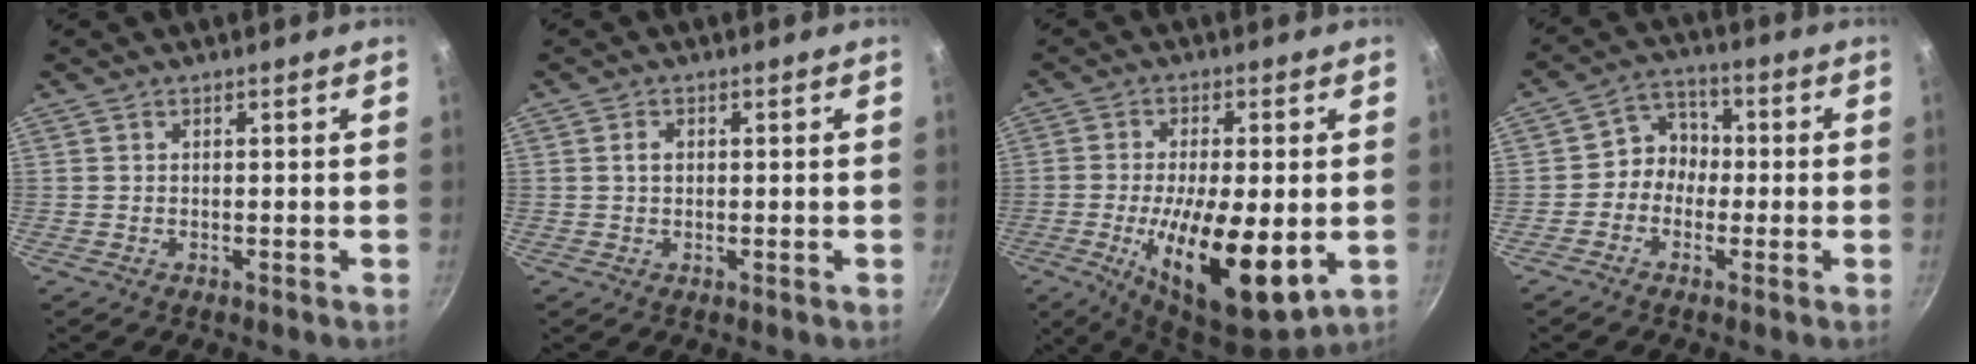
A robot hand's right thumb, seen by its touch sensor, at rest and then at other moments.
{"total": 1.6, "force": [0.2, 1.2, 1.1], "torque": [-0.016, 0.005, 0.003]}
{"total": 17.1, "force": [-3.4, 6.4, 15.5], "torque": [-0.263, -0.003, -0.051]}
{"total": 5.9, "force": [-1.1, 5.3, 2.4], "torque": [0.000, 0.024, -0.035]}